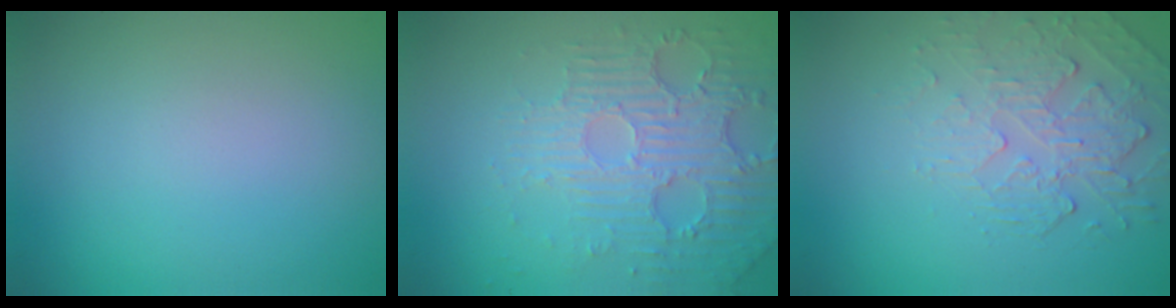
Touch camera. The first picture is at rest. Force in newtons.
{"total": 6.1, "press": 3.8, "slide": 4.8}
{"total": 2.4, "press": 1.7, "slide": 1.7}